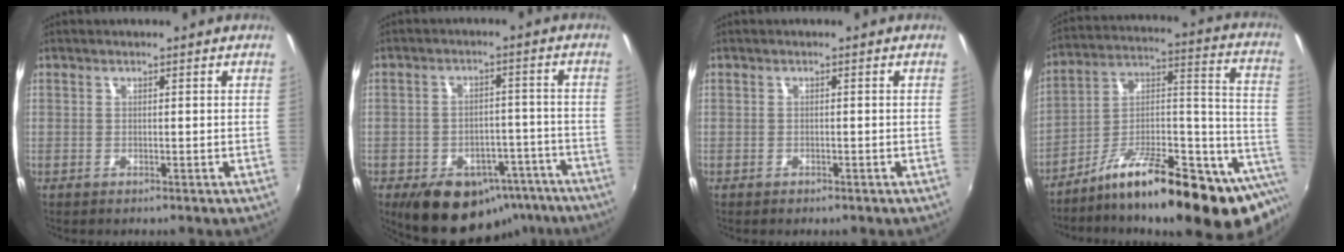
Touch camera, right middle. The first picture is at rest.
{"total": 16.2, "force": [-10.6, 9.7, 7.5], "torque": [-0.133, 0.022, -0.117]}
{"total": 0.9, "force": [-0.7, 0.4, 0.3], "torque": [-0.008, -0.001, -0.010]}
{"total": 24.4, "force": [-16.0, 5.8, 17.5], "torque": [-0.205, 0.008, -0.257]}